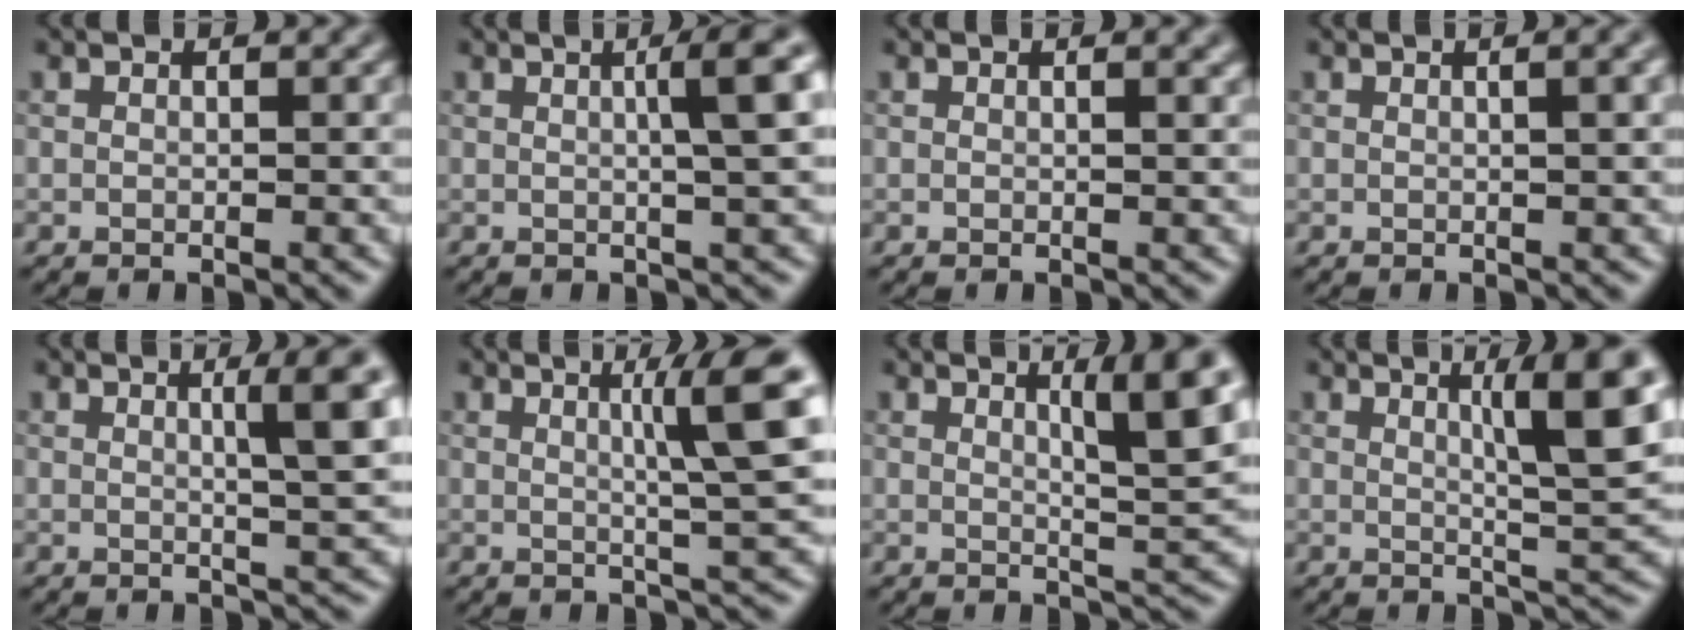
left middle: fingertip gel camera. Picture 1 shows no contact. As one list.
[{"total": 5.1, "force": [1.0, 0.9, 4.9], "torque": [-0.058, 0.017, 0.013]}, {"total": 1.2, "force": [0.6, 0.4, 0.9], "torque": [-0.006, 0.004, 0.007]}, {"total": 3.1, "force": [1.0, 1.1, 2.7], "torque": [-0.023, 0.008, 0.007]}, {"total": 5.5, "force": [1.5, 1.0, 5.2], "torque": [-0.063, 0.009, 0.022]}, {"total": 6.6, "force": [1.7, 0.8, 6.4], "torque": [-0.086, 0.010, 0.028]}, {"total": 6.1, "force": [2.4, 1.0, 5.5], "torque": [-0.069, -0.001, 0.038]}, {"total": 7.2, "force": [2.4, 1.1, 6.8], "torque": [-0.086, 0.002, 0.039]}]